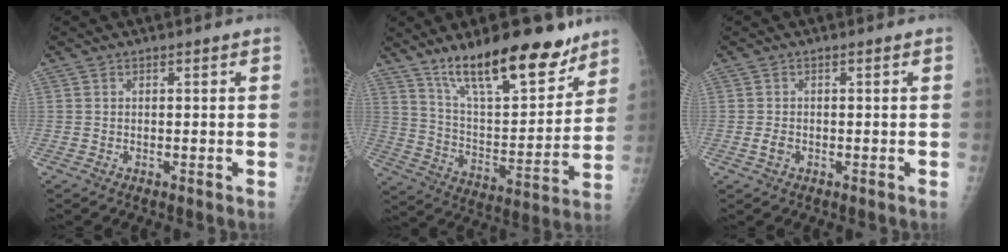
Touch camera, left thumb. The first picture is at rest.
{"total": 20.9, "force": [14.8, 6.9, 12.9], "torque": [-0.163, -0.085, 0.250]}
{"total": 1.5, "force": [-0.5, 1.0, 1.0], "torque": [-0.018, 0.001, -0.009]}